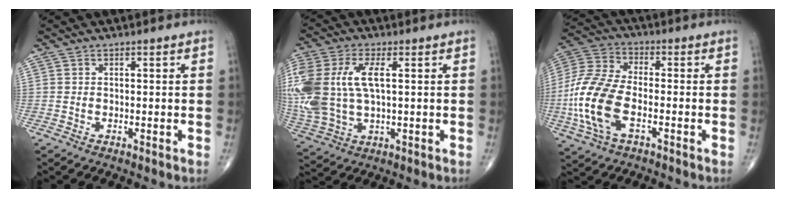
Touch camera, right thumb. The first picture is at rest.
{"total": 19.2, "force": [2.6, 10.2, 16.0], "torque": [-0.395, 0.005, 0.054]}
{"total": 15.7, "force": [-4.1, 7.9, 12.9], "torque": [-0.289, 0.017, -0.081]}